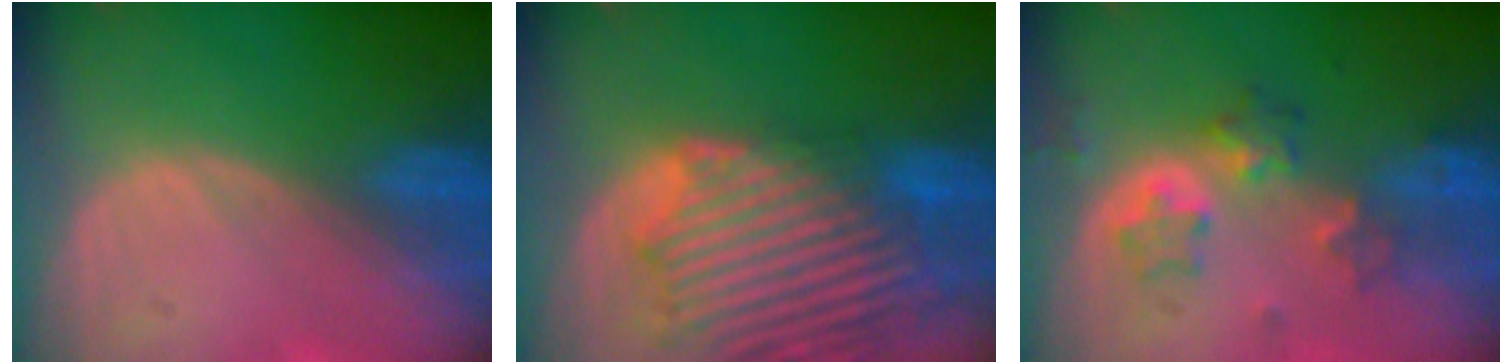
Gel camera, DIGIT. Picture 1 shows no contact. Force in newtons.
{"total": 14.1, "press": 12.0, "slide": 7.4}
{"total": 6.4, "press": 5.7, "slide": 3.0}